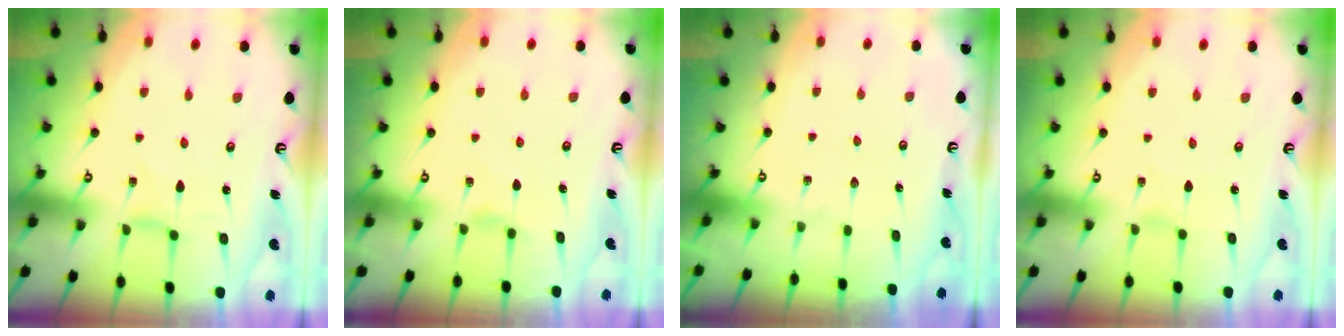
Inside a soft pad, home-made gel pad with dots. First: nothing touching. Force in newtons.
{"total": 2.4, "press": 2.3, "slide": 0.4}
{"total": 0.0}
{"total": 0.0}